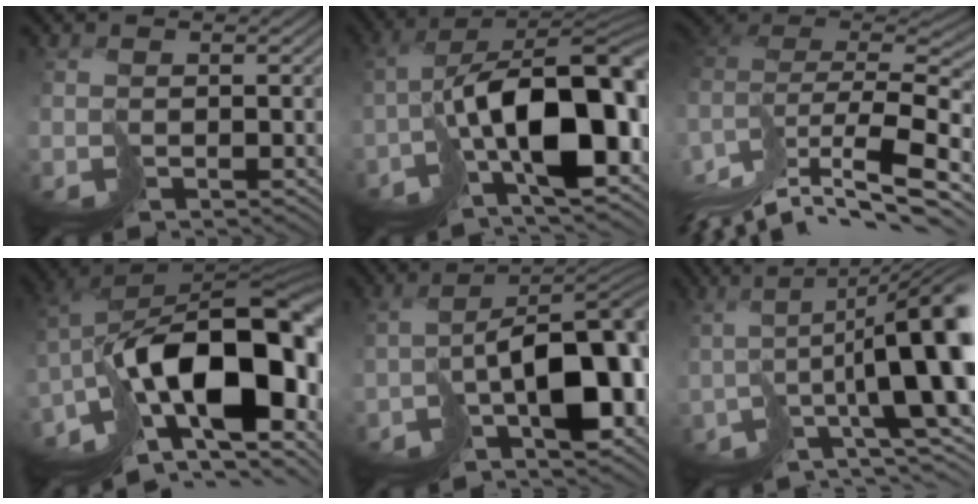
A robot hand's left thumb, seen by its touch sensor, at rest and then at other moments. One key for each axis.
{"total": 13.1, "fx": -3.8, "fy": 5.0, "fz": 11.5, "tx": -0.178, "ty": 0.002, "tz": -0.065}
{"total": 13.4, "fx": -3.6, "fy": 4.9, "fz": 12.0, "tx": -0.268, "ty": 0.025, "tz": -0.068}
{"total": 18.6, "fx": -5.5, "fy": 9.0, "fz": 15.3, "tx": -0.259, "ty": -0.015, "tz": -0.074}
{"total": 12.5, "fx": -4.0, "fy": 6.0, "fz": 10.2, "tx": -0.140, "ty": -0.016, "tz": -0.051}
{"total": 13.5, "fx": 0.2, "fy": 3.0, "fz": 13.2, "tx": -0.189, "ty": -0.005, "tz": 0.022}